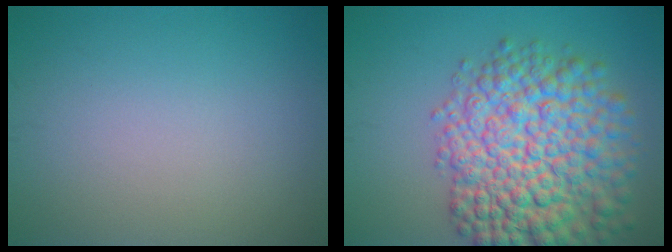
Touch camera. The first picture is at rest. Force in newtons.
{"total": 11.7, "press": 11.7, "slide": 0.4}